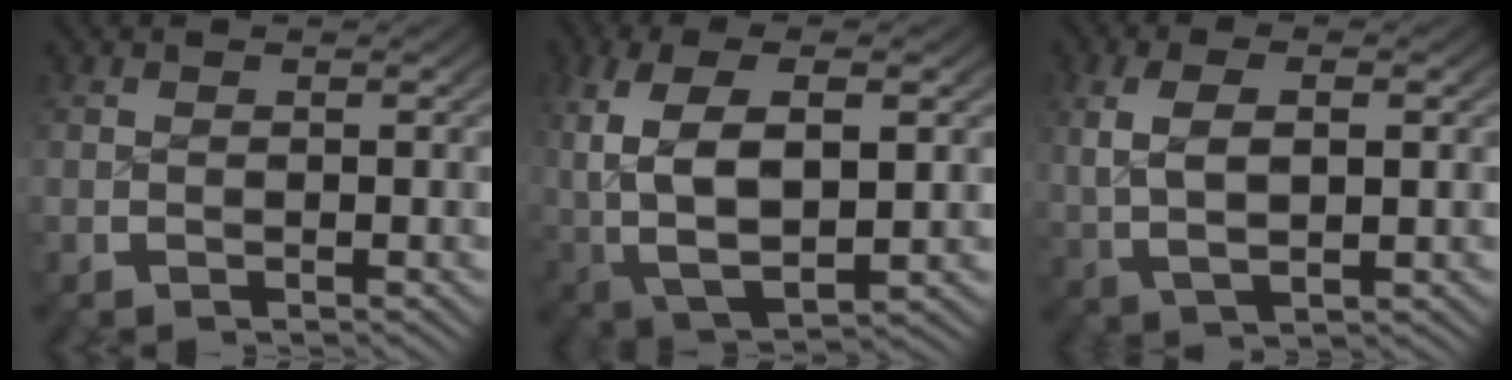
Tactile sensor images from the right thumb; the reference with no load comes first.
{"total": 10.3, "force": [-0.2, 6.3, 8.2], "torque": [-0.197, -0.034, 0.025]}
{"total": 5.4, "force": [1.0, 2.9, 4.4], "torque": [-0.094, -0.001, 0.029]}